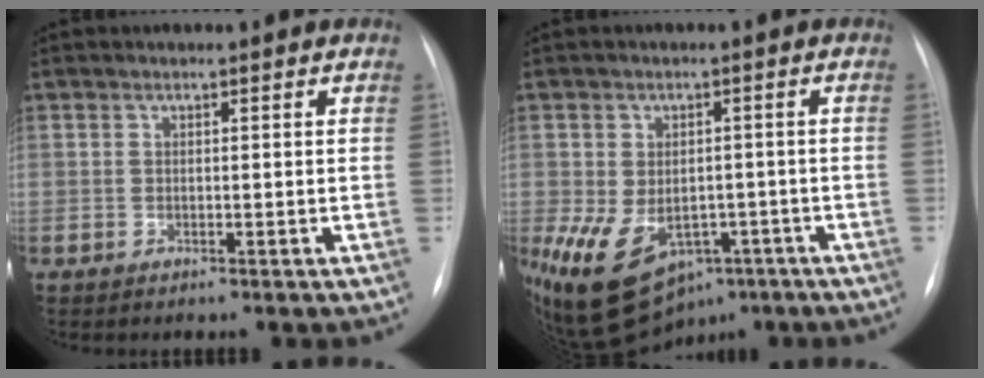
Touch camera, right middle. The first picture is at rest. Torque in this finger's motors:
{"motor_torque": [0.89, -0.73, 0.94, 0.21]}